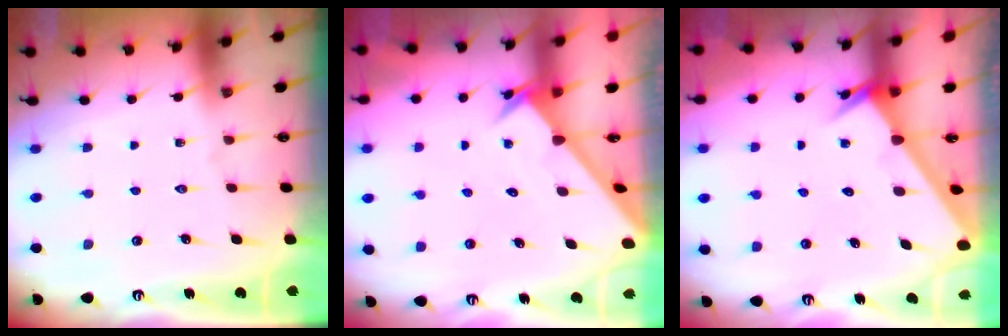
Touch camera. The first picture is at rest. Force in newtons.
{"total": 2.5, "press": 2.5, "slide": 0.2}
{"total": 2.5, "press": 2.5, "slide": 0.1}